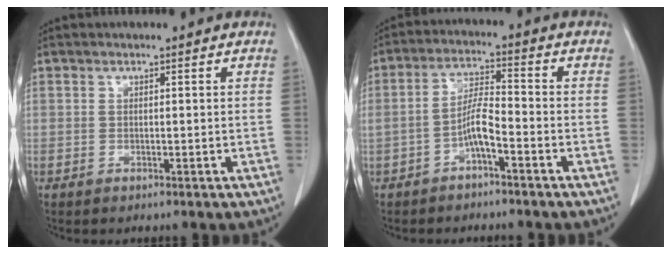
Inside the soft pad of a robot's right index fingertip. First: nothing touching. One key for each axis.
{"total": 4.9, "fx": -2.3, "fy": 0.7, "fz": 4.3, "tx": -0.088, "ty": 0.010, "tz": -0.043}